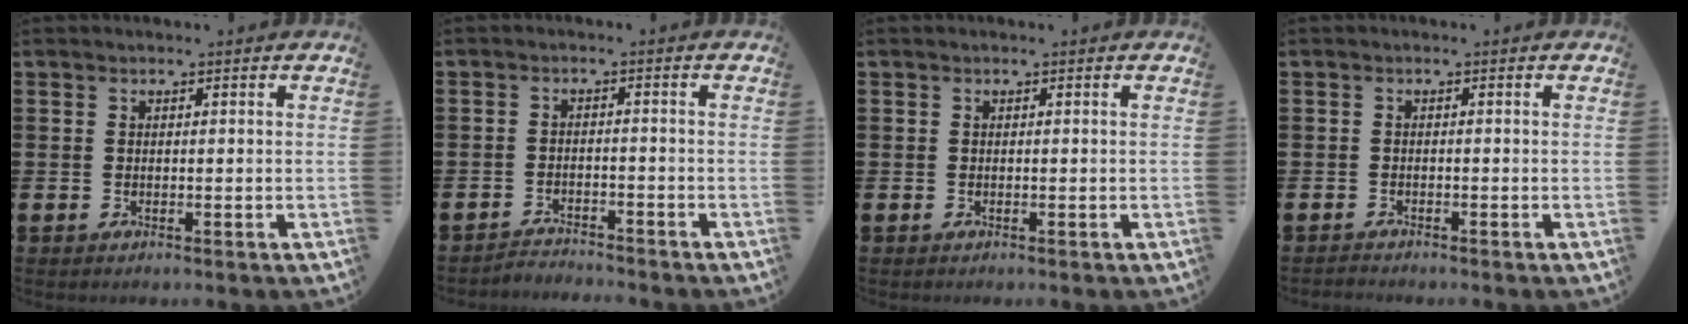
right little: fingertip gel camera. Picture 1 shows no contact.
{"total": 2.2, "force": [-2.2, 0.0, -0.3], "torque": [-0.002, 0.002, -0.049]}
{"total": 0.0}
{"total": 0.7, "force": [-0.7, 0.0, 0.0], "torque": [-0.002, -0.002, -0.015]}